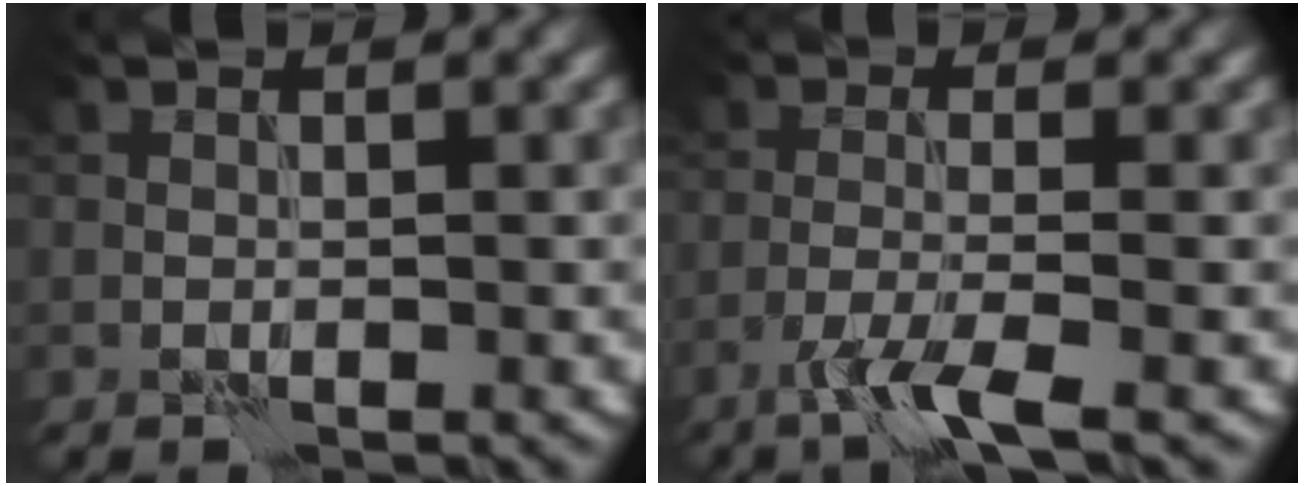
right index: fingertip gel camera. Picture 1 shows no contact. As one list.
[{"total": 3.7, "force": [-2.2, 0.5, 2.9], "torque": [-0.054, 0.002, -0.059]}]